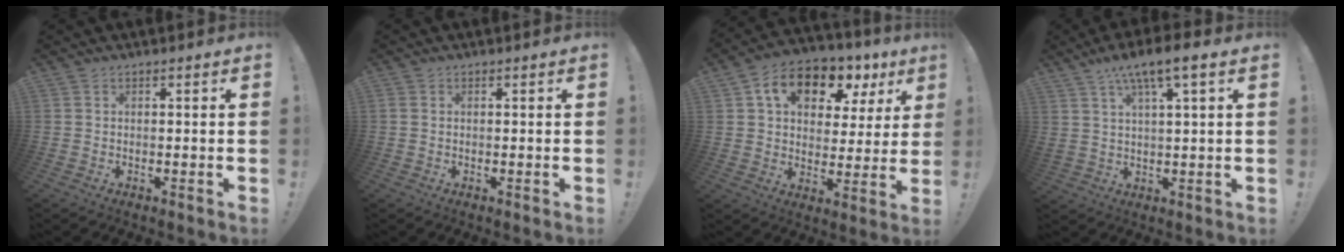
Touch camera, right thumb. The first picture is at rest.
{"total": 0.6, "force": [0.2, 0.5, 0.3], "torque": [-0.007, 0.003, 0.004]}
{"total": 14.0, "force": [7.7, 8.5, 8.1], "torque": [-0.125, -0.037, 0.133]}
{"total": 8.7, "force": [4.8, 1.5, 7.1], "torque": [-0.113, -0.022, 0.083]}